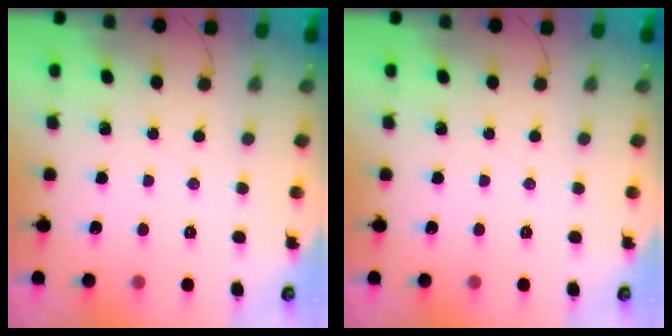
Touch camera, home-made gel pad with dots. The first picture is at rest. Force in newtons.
{"total": 0.0}